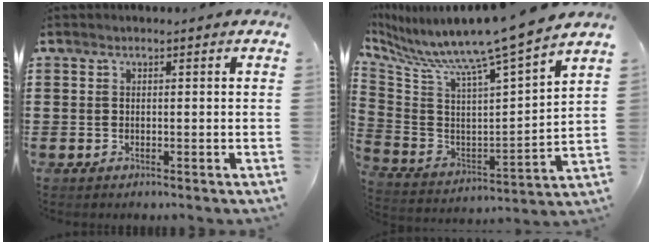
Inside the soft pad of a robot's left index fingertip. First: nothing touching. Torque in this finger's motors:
{"motor_torque": [2.14, 0.00, 0.44, 0.12]}